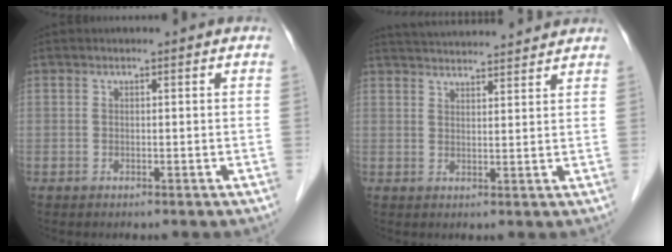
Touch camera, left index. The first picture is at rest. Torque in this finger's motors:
{"motor_torque": [-0.41, -0.75, 0.14, 0.03]}